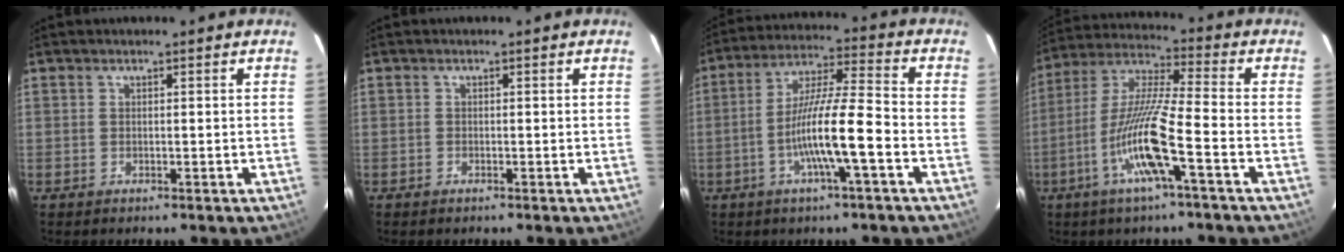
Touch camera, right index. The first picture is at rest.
{"total": 0.0}
{"total": 11.7, "force": [-3.7, 0.2, 11.1], "torque": [-0.208, 0.004, -0.071]}
{"total": 13.4, "force": [-5.0, 0.1, 12.5], "torque": [-0.257, -0.001, -0.101]}